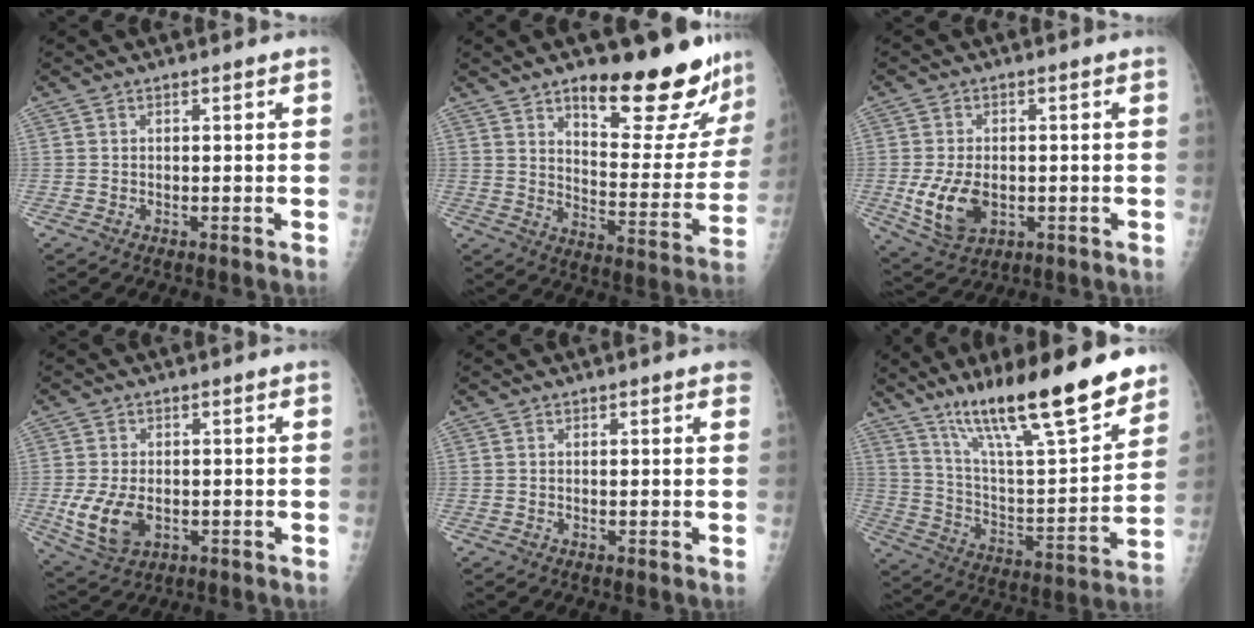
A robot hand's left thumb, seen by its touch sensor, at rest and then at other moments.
{"total": 21.6, "force": [15.6, 6.8, 13.4], "torque": [-0.133, -0.108, 0.219]}
{"total": 9.1, "force": [-1.4, 5.9, 6.8], "torque": [-0.127, -0.008, -0.011]}
{"total": 8.6, "force": [-1.5, 5.4, 6.5], "torque": [-0.131, -0.008, -0.015]}
{"total": 1.3, "force": [0.9, 0.3, 0.9], "torque": [-0.007, 0.004, 0.008]}
{"total": 25.0, "force": [17.5, 5.0, 17.2], "torque": [-0.257, -0.074, 0.298]}